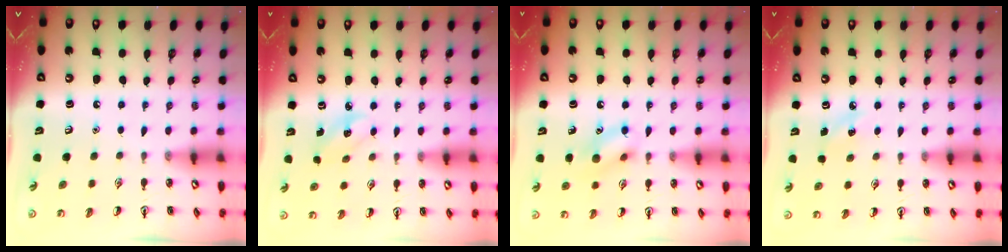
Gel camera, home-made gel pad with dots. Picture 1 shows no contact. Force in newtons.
{"total": 2.7, "press": 2.6, "slide": 0.7}
{"total": 10.5, "press": 10.4, "slide": 0.9}
{"total": 5.0, "press": 4.7, "slide": 1.5}